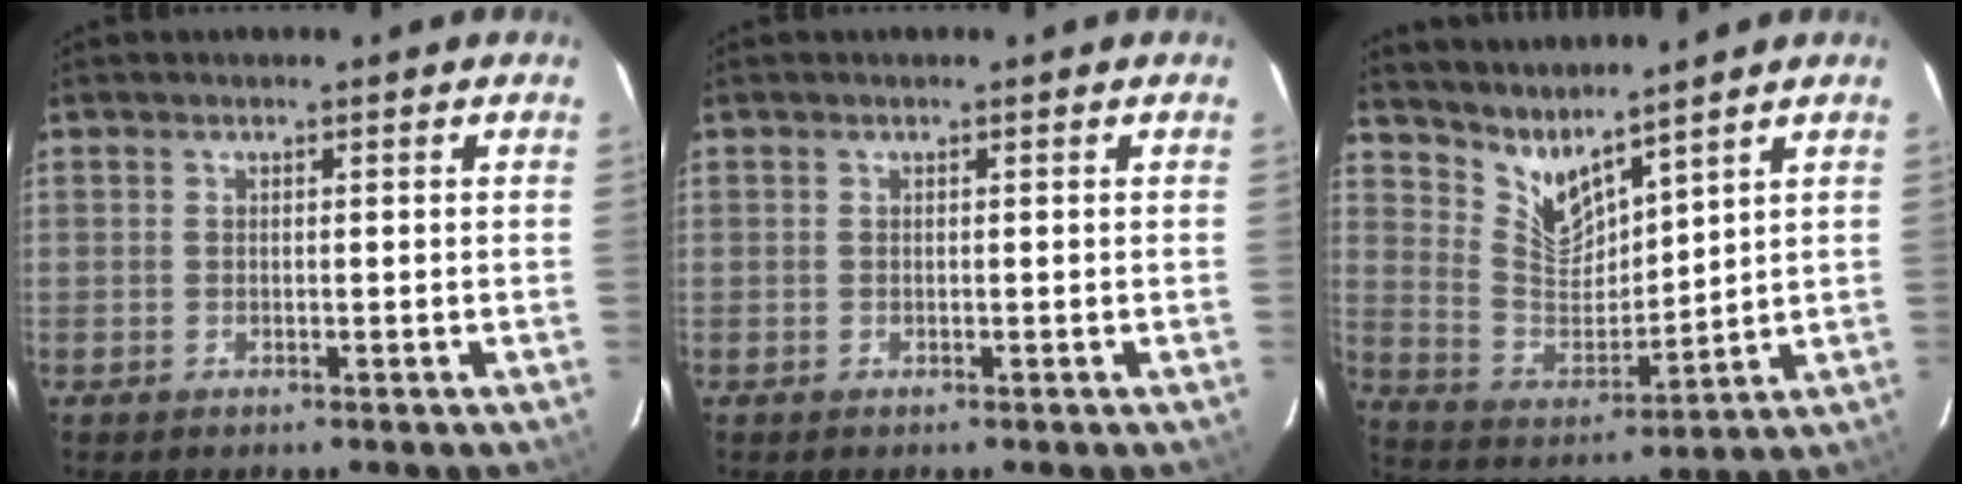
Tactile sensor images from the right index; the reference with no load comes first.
{"total": 0.0}
{"total": 9.0, "force": [8.0, 2.0, 3.7], "torque": [-0.077, -0.015, 0.164]}